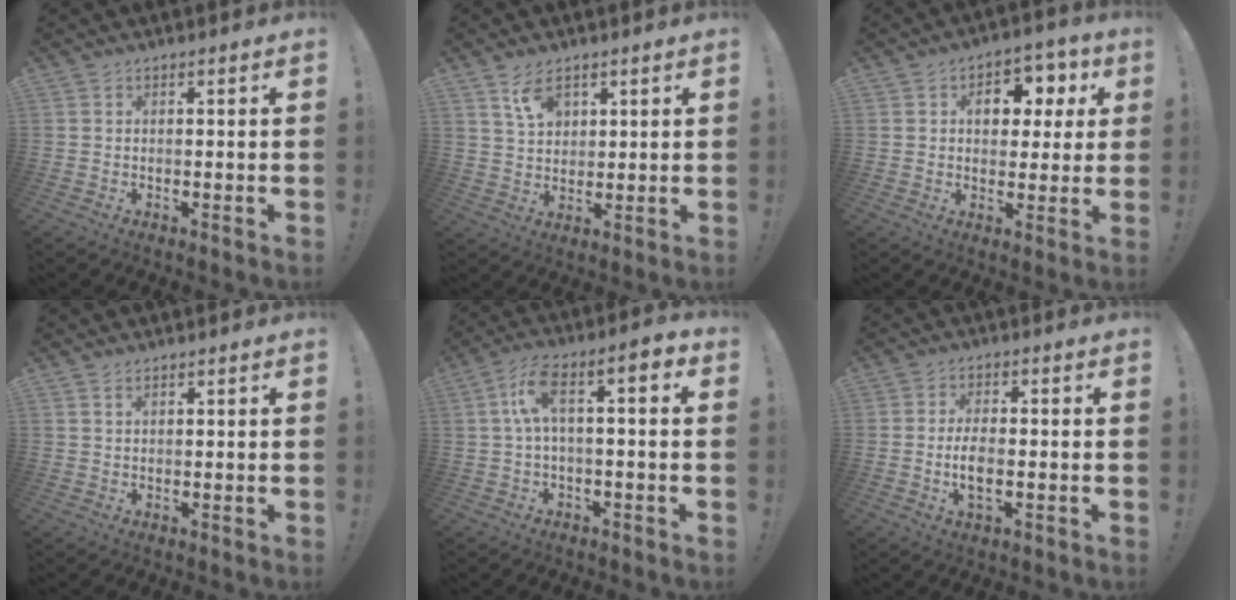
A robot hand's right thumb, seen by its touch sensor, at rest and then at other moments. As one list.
[{"total": 7.3, "force": [4.3, 4.6, 3.7], "torque": [-0.062, -0.017, 0.081]}, {"total": 9.3, "force": [2.8, 6.8, 5.7], "torque": [-0.065, -0.012, 0.047]}, {"total": 1.1, "force": [0.8, 0.5, 0.5], "torque": [-0.010, -0.001, 0.015]}, {"total": 8.6, "force": [1.3, 2.8, 8.0], "torque": [-0.138, 0.004, 0.025]}, {"total": 5.7, "force": [-1.2, 2.3, 5.1], "torque": [-0.098, -0.006, -0.024]}]